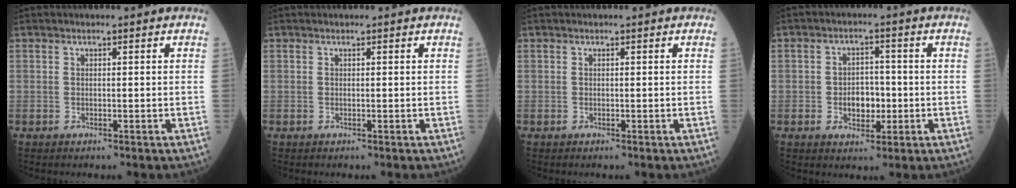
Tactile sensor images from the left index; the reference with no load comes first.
{"total": 0.0}
{"total": 0.0}
{"total": 4.5, "force": [-0.8, 3.0, 3.3], "torque": [-0.053, 0.008, -0.010]}